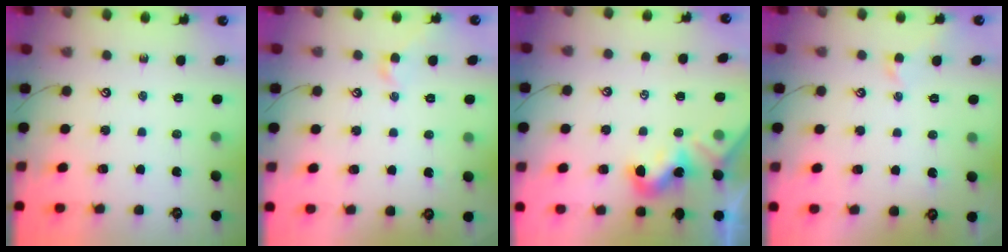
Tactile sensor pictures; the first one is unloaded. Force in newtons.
{"total": 2.9, "press": 2.9, "slide": 0.7}
{"total": 2.0, "press": 2.0, "slide": 0.5}
{"total": 1.2, "press": 1.0, "slide": 0.6}